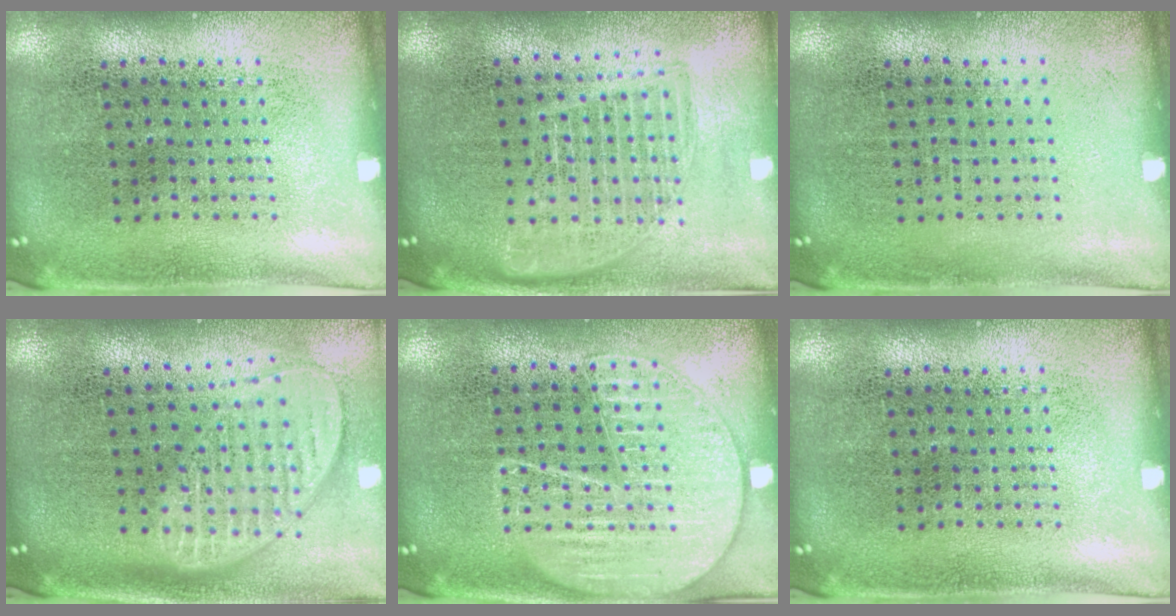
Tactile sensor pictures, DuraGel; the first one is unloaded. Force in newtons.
{"total": 1.7, "press": 1.5, "slide": 0.8}
{"total": 0.0}
{"total": 2.0, "press": 1.5, "slide": 1.2}
{"total": 1.6, "press": 1.6, "slide": 0.1}
{"total": 0.0}